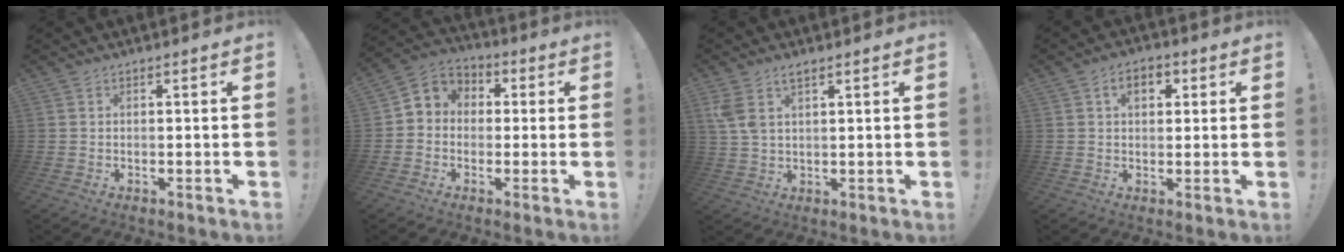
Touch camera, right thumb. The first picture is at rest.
{"total": 5.9, "force": [-1.1, 5.5, 1.8], "torque": [-0.021, 0.011, -0.015]}
{"total": 4.8, "force": [2.7, 2.2, 3.3], "torque": [-0.063, -0.008, 0.051]}
{"total": 5.7, "force": [1.8, 3.8, 3.8], "torque": [-0.049, 0.003, 0.028]}